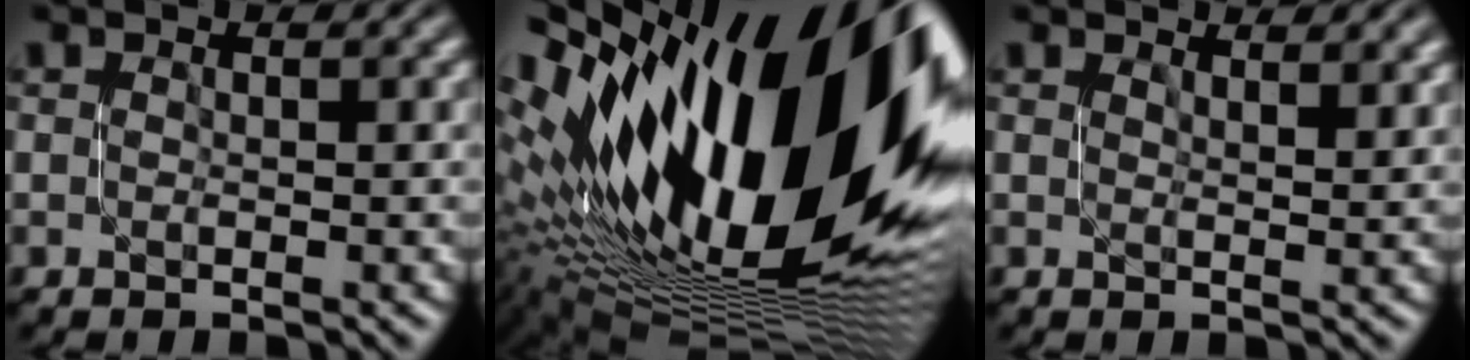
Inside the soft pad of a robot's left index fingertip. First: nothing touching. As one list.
[{"total": 21.2, "force": [5.0, 9.9, 18.0], "torque": [-0.322, 0.020, 0.069]}, {"total": 3.3, "force": [2.6, 1.1, 1.7], "torque": [-0.015, 0.006, 0.033]}]